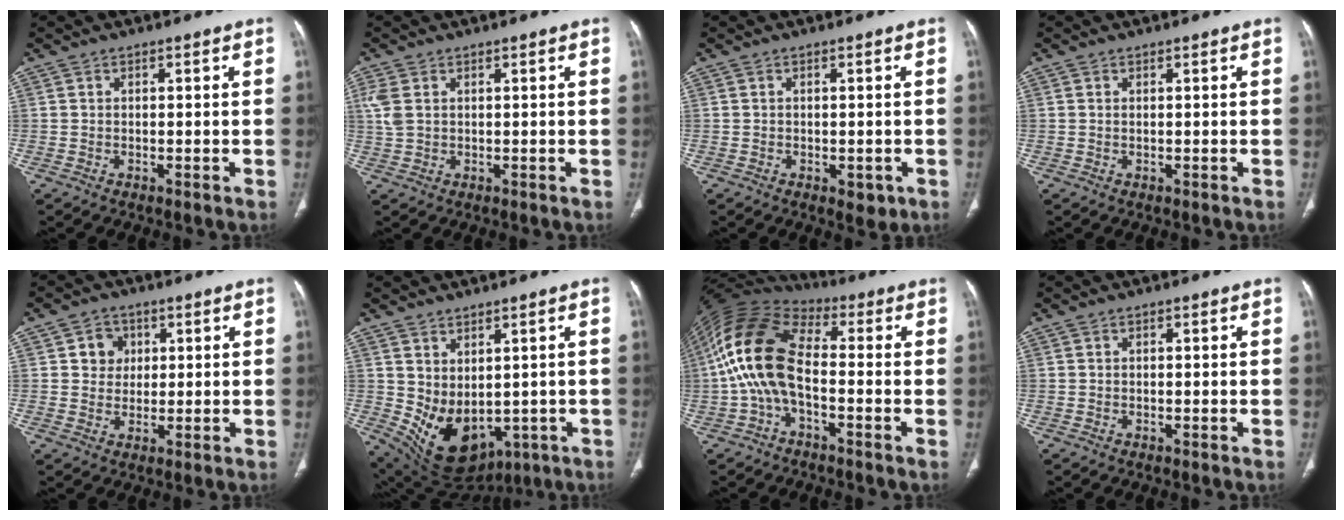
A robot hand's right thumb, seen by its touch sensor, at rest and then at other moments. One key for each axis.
{"total": 3.6, "fx": 1.0, "fy": 2.3, "fz": 2.6, "tx": -0.077, "ty": 0.007, "tz": 0.026}
{"total": 2.8, "fx": -1.0, "fy": 1.7, "fz": 2.0, "tx": -0.015, "ty": -0.001, "tz": -0.005}
{"total": 0.0}
{"total": 4.9, "fx": 1.4, "fy": 4.4, "fz": 1.6, "tx": 0.000, "ty": 0.000, "tz": 0.019}
{"total": 12.6, "fx": -0.9, "fy": 8.6, "fz": 9.2, "tx": -0.142, "ty": -0.011, "tz": 0.028}
{"total": 14.7, "fx": -1.6, "fy": 7.8, "fz": 12.4, "tx": -0.252, "ty": 0.036, "tz": -0.043}
{"total": 0.0}